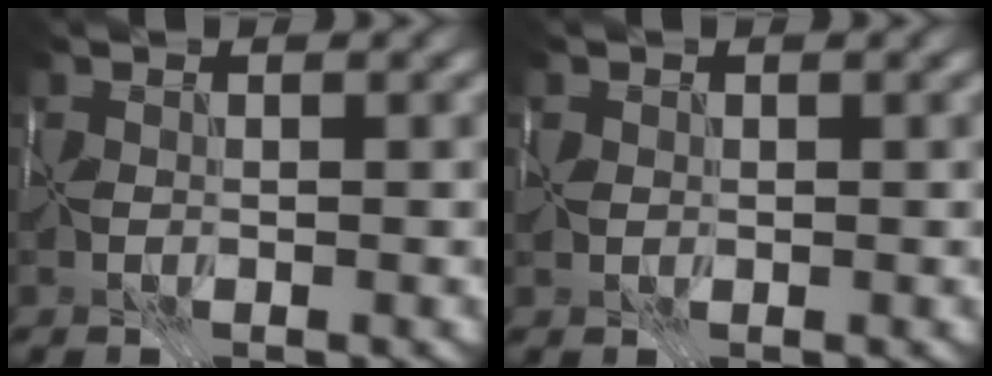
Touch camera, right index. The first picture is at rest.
{"total": 0.9, "force": [0.2, 0.9, 0.0], "torque": [0.000, 0.001, 0.001]}